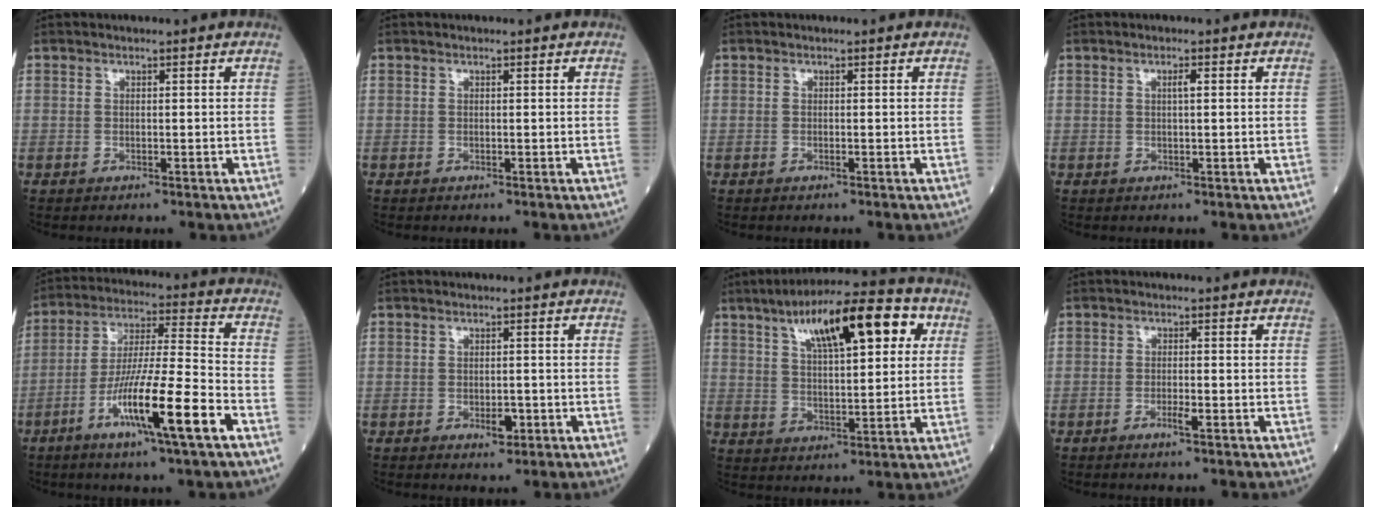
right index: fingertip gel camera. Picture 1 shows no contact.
{"total": 0.0}
{"total": 0.0}
{"total": 1.1, "force": [0.3, 0.1, 1.1], "torque": [-0.020, 0.003, 0.004]}
{"total": 14.6, "force": [-6.7, 0.0, 12.9], "torque": [-0.241, -0.015, -0.121]}
{"total": 2.2, "force": [-0.8, 1.0, 1.7], "torque": [-0.026, 0.001, -0.009]}
{"total": 15.9, "force": [7.0, 4.5, 13.6], "torque": [-0.215, 0.037, 0.110]}
{"total": 1.9, "force": [-1.0, 0.2, 1.6], "torque": [-0.030, 0.000, -0.019]}